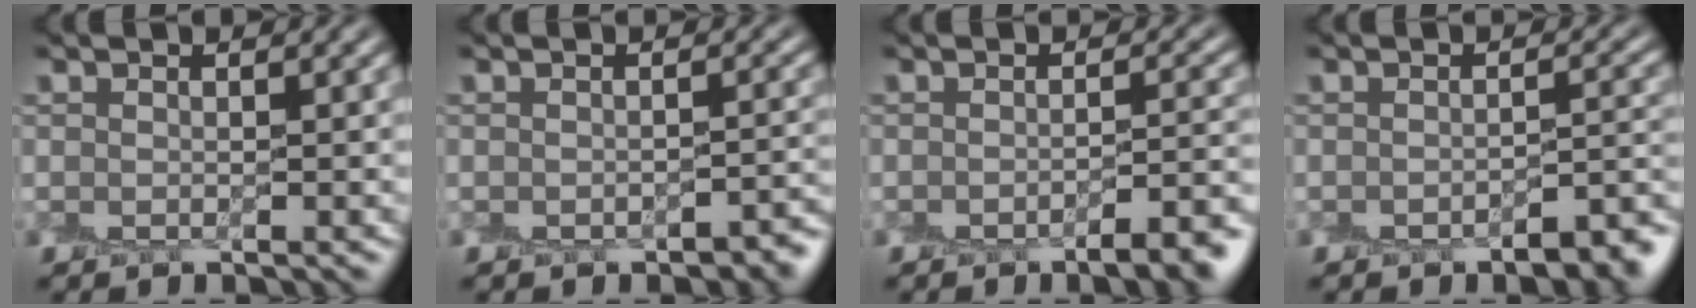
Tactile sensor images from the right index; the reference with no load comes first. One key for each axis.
{"total": 2.8, "fx": -2.2, "fy": 1.0, "fz": 1.3, "tx": -0.015, "ty": -0.001, "tz": -0.027}
{"total": 4.5, "fx": -3.2, "fy": 1.0, "fz": 3.0, "tx": -0.035, "ty": -0.003, "tz": -0.044}
{"total": 3.7, "fx": -3.0, "fy": 0.8, "fz": 2.1, "tx": -0.028, "ty": -0.001, "tz": -0.040}